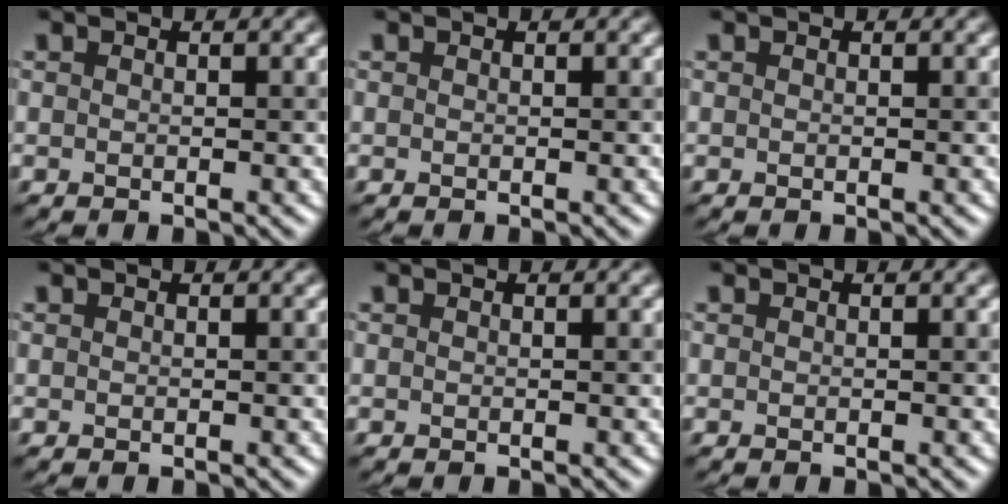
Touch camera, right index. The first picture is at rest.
{"total": 0.0}
{"total": 0.0}
{"total": 0.0}
{"total": 0.0}
{"total": 0.0}